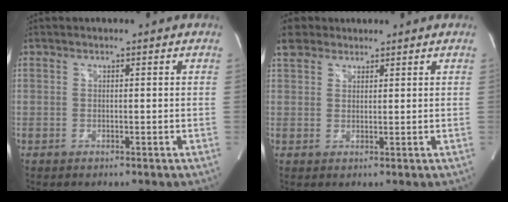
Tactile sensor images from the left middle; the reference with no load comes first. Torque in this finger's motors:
{"motor_torque": [0.66, -0.68, 0.30, 0.08]}